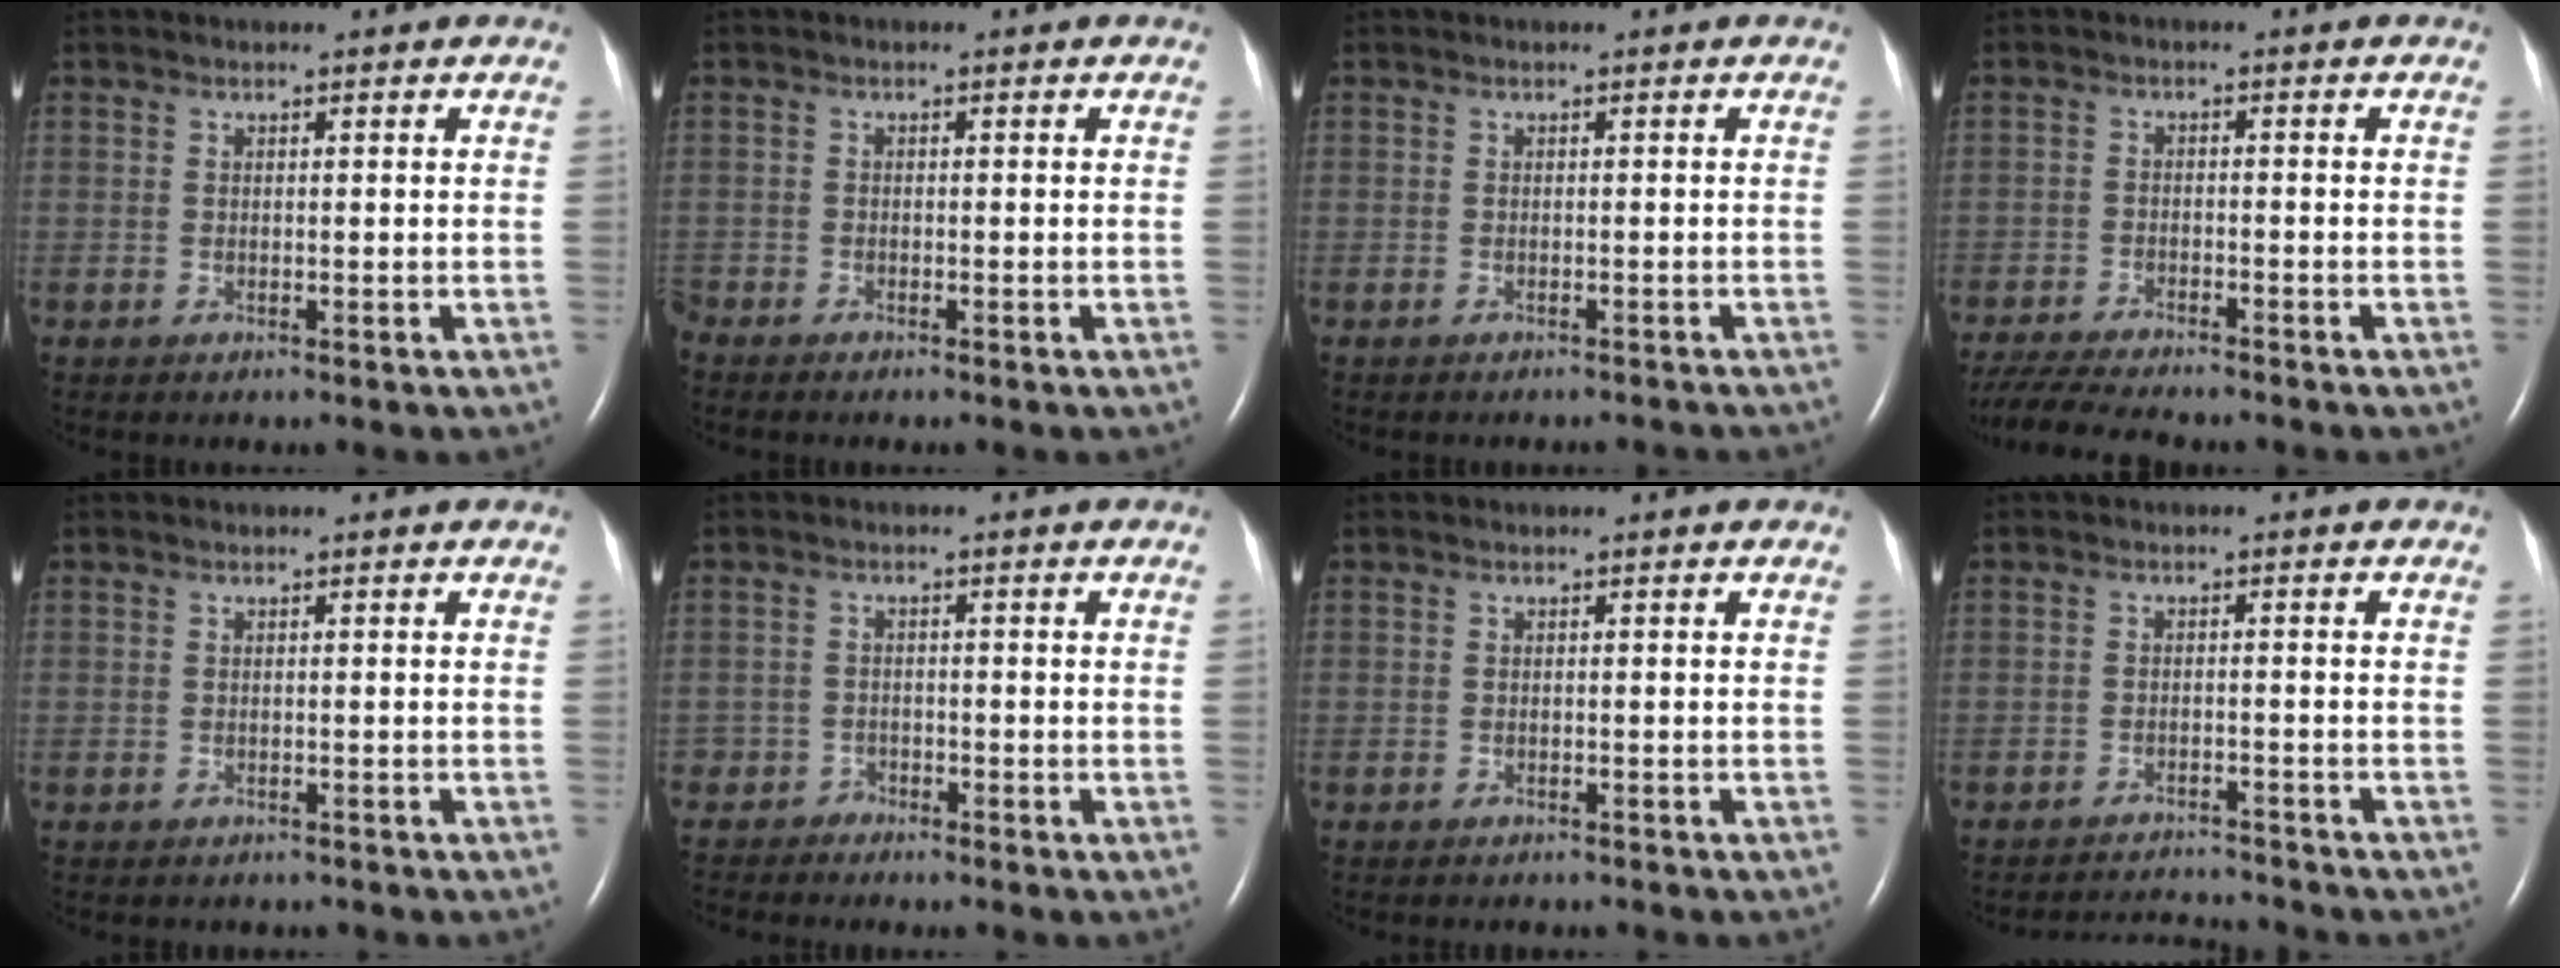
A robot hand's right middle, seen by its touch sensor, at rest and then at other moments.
{"total": 1.0, "force": [-0.9, 0.0, 0.1], "torque": [-0.002, -0.002, -0.019]}
{"total": 3.1, "force": [-2.9, 0.6, 0.8], "torque": [-0.017, -0.006, -0.030]}
{"total": 10.2, "force": [-9.1, 1.0, 4.3], "torque": [-0.074, -0.022, -0.149]}
{"total": 1.3, "force": [-1.2, 0.6, 0.3], "torque": [-0.012, -0.001, -0.012]}
{"total": 0.0}
{"total": 1.9, "force": [-1.8, 0.5, 0.6], "torque": [-0.012, -0.004, -0.019]}
{"total": 5.5, "force": [-5.5, -0.3, -0.3], "torque": [-0.003, -0.005, -0.087]}